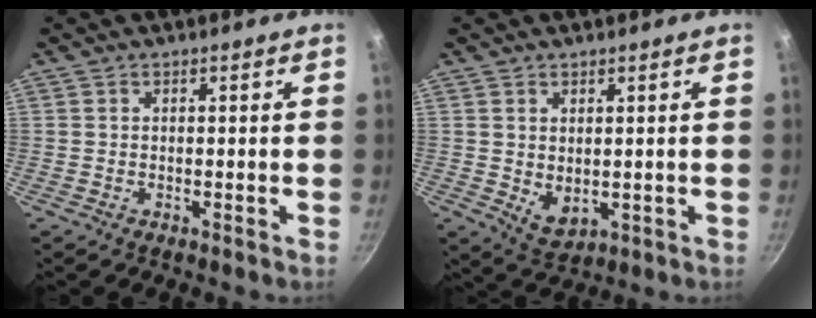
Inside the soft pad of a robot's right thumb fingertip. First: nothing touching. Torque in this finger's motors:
{"motor_torque": [-0.59, 0.17, 0.31, 0.49, 0.02]}